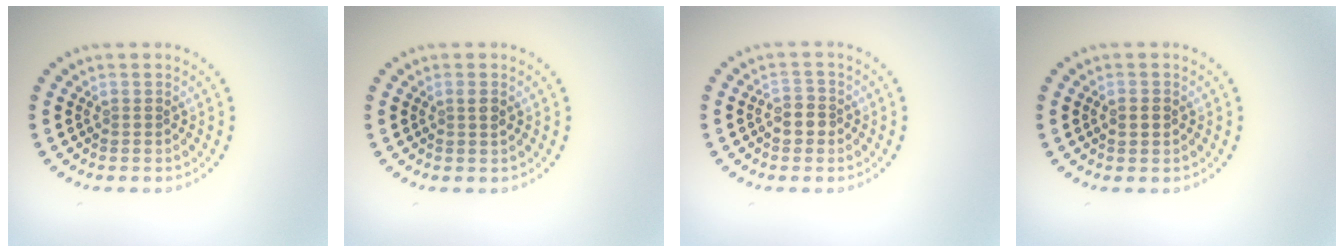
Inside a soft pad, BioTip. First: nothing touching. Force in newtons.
{"total": 1.0, "press": 0.9, "slide": 0.4}
{"total": 1.7, "press": 1.6, "slide": 0.5}
{"total": 1.7, "press": 1.7, "slide": 0.1}